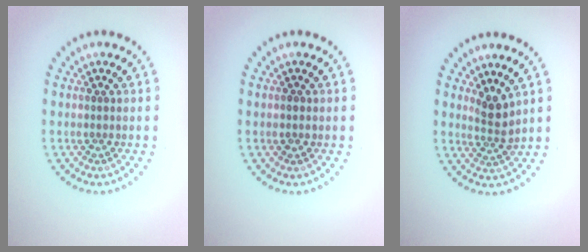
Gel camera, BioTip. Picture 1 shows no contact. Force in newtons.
{"total": 0.9, "press": 0.9, "slide": 0.1}
{"total": 2.4, "press": 1.8, "slide": 1.5}